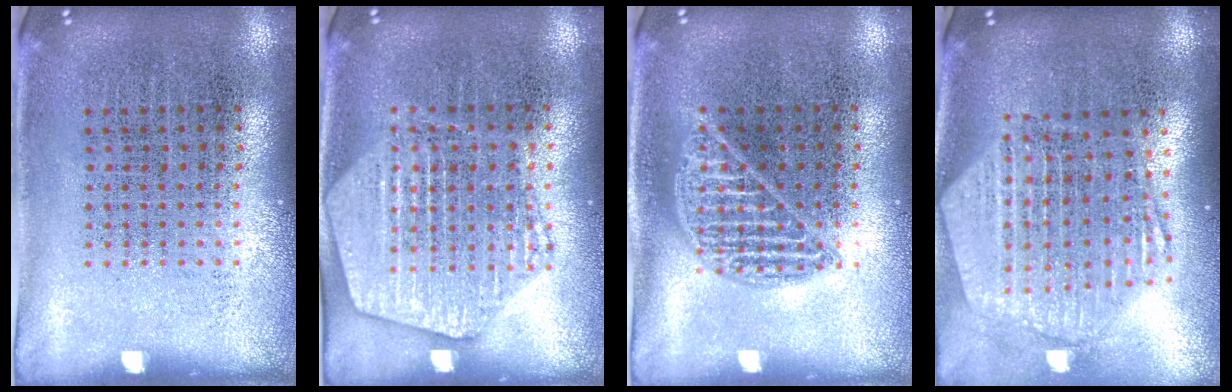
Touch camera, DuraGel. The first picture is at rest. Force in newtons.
{"total": 1.9, "press": 1.9, "slide": 0.3}
{"total": 1.0, "press": 1.0, "slide": 0.1}
{"total": 2.6, "press": 2.1, "slide": 1.5}